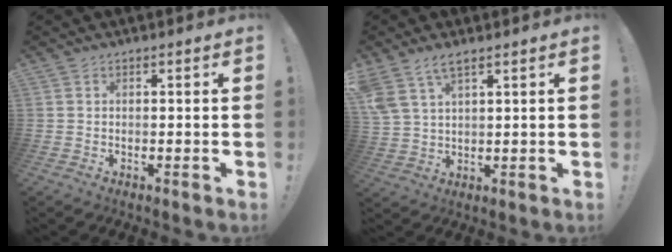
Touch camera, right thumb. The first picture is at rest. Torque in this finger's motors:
{"motor_torque": [0.37, 0.81, 0.38, 0.16, 0.28]}